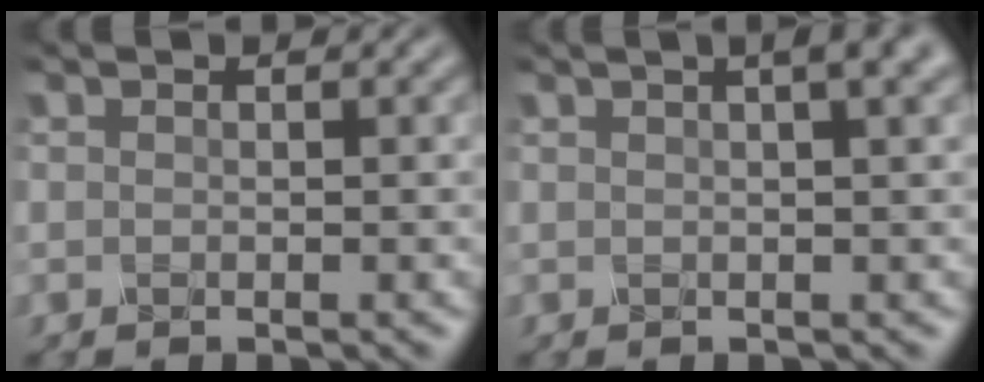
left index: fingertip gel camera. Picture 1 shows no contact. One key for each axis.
{"total": 4.2, "fx": 2.2, "fy": 1.3, "fz": 3.4, "tx": -0.032, "ty": 0.015, "tz": 0.009}